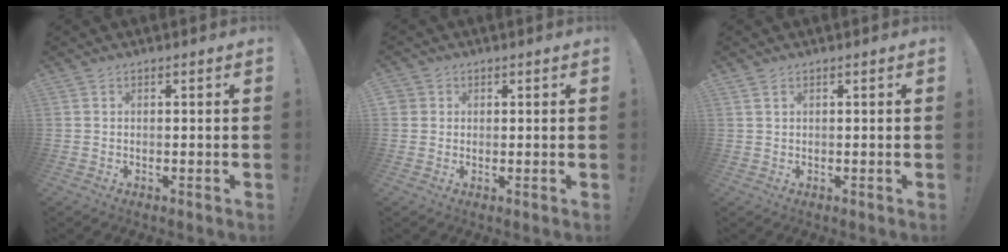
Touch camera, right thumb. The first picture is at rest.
{"total": 2.3, "force": [1.0, 2.1, 0.4], "torque": [-0.013, 0.002, 0.019]}
{"total": 1.3, "force": [0.9, 0.6, 0.7], "torque": [-0.015, -0.001, 0.018]}